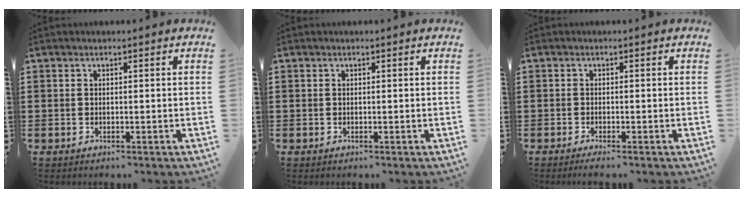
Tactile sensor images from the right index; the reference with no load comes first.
{"total": 0.0}
{"total": 0.8, "force": [-0.7, -0.1, 0.4], "torque": [-0.006, -0.003, -0.013]}